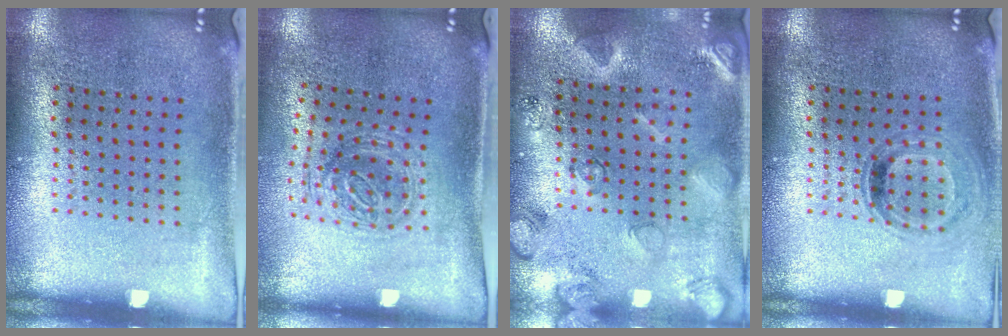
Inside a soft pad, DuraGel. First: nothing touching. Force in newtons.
{"total": 1.1, "press": 1.0, "slide": 0.3}
{"total": 2.2, "press": 2.2, "slide": 0.4}
{"total": 0.9, "press": 0.8, "slide": 0.4}